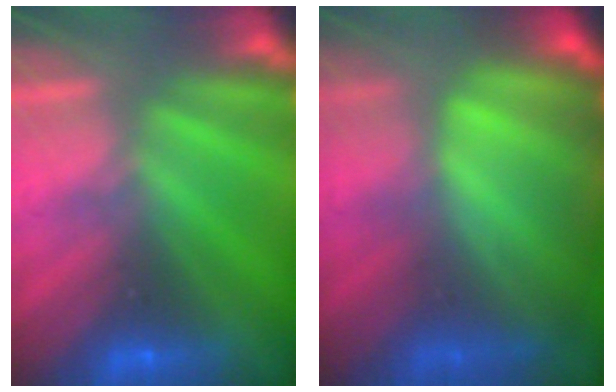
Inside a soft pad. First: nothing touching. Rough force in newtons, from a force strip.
{"total": 8.2}